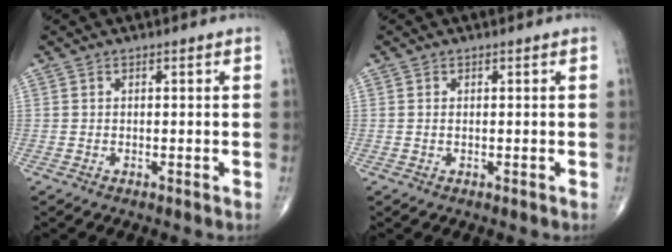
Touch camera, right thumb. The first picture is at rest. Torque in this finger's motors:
{"motor_torque": [-0.35, 0.14, -0.16, -0.08, 0.03]}